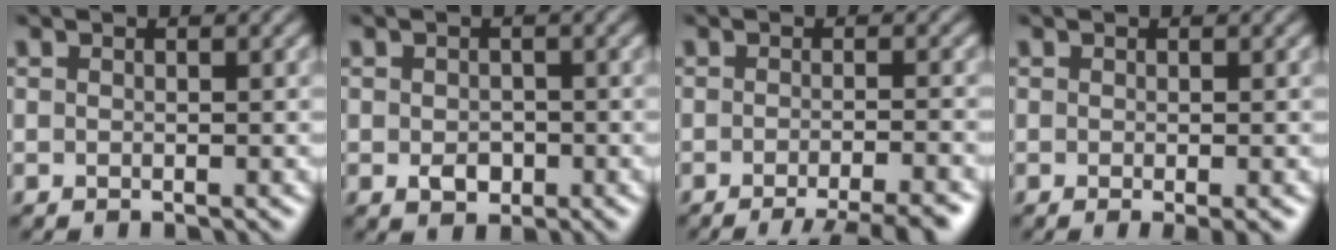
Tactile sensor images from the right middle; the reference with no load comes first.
{"total": 1.9, "force": [-0.6, 1.4, 1.1], "torque": [-0.019, -0.001, -0.008]}
{"total": 5.5, "force": [-3.2, 1.7, 4.2], "torque": [-0.028, 0.001, -0.031]}
{"total": 1.1, "force": [-0.2, 0.2, 1.1], "torque": [-0.014, -0.002, -0.004]}